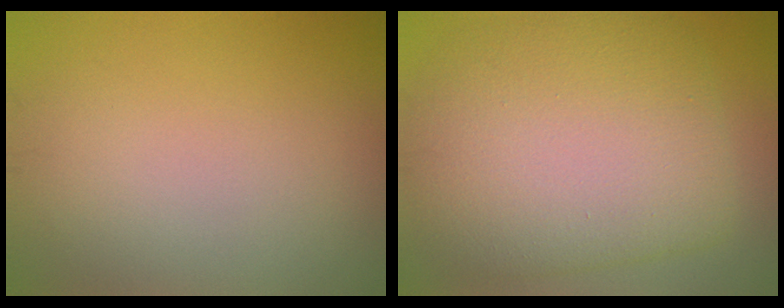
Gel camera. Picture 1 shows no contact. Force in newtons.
{"total": 11.1, "press": 11.1, "slide": 0.4}